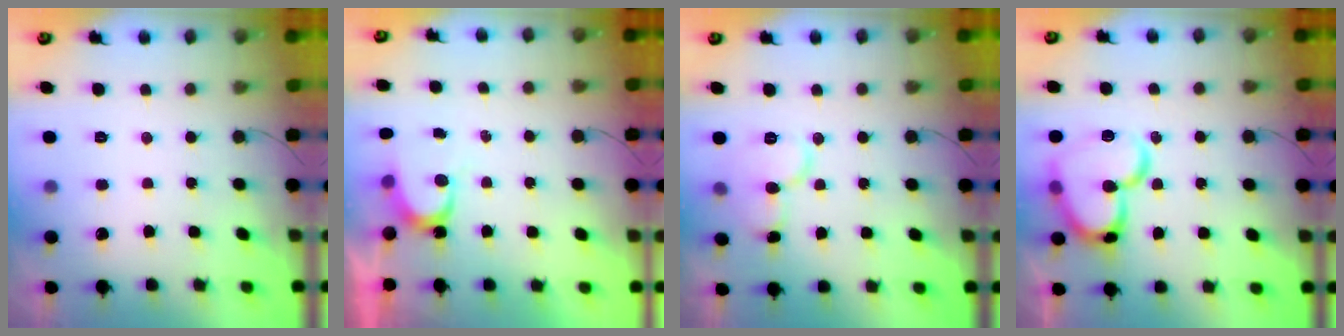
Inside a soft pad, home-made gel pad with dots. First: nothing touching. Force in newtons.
{"total": 3.6, "press": 3.6, "slide": 0.2}
{"total": 9.9, "press": 9.9, "slide": 0.8}
{"total": 17.7, "press": 17.6, "slide": 1.8}